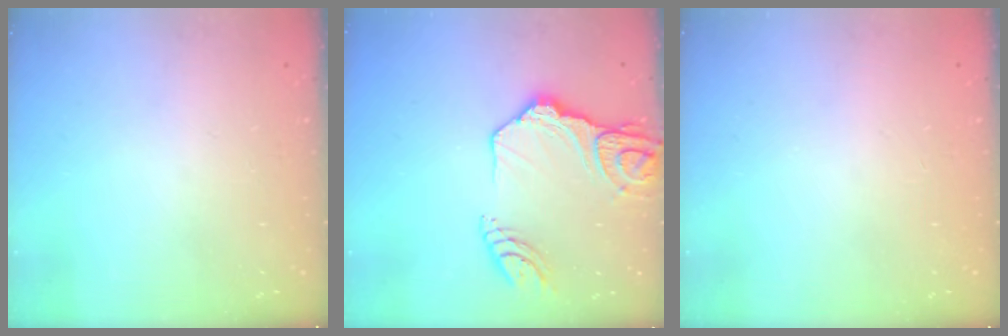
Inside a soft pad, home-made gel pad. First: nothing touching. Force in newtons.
{"total": 16.9, "press": 16.9, "slide": 1.1}
{"total": 0.0}